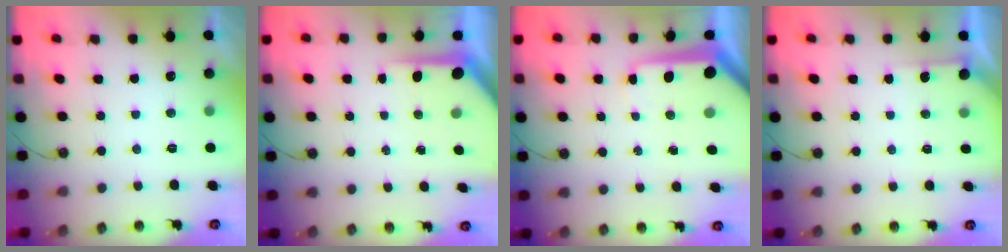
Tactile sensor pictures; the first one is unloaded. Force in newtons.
{"total": 5.5, "press": 5.5, "slide": 0.5}
{"total": 10.9, "press": 10.8, "slide": 1.1}
{"total": 3.1, "press": 3.1, "slide": 0.2}